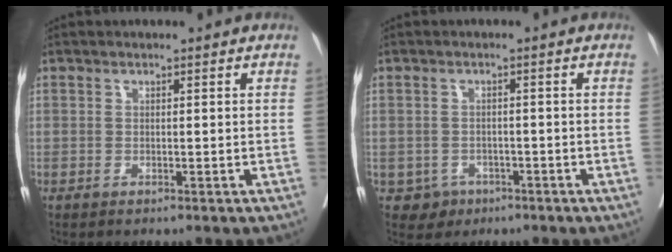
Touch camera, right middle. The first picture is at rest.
{"total": 3.0, "force": [-1.5, 2.6, 0.3], "torque": [0.002, 0.011, -0.018]}